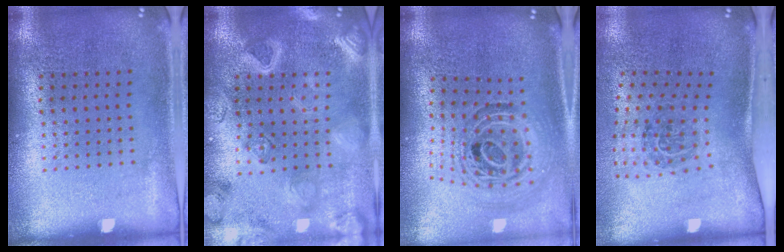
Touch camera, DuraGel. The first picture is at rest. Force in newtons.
{"total": 3.1, "press": 3.0, "slide": 0.7}
{"total": 1.5, "press": 1.2, "slide": 0.8}
{"total": 1.8, "press": 1.2, "slide": 1.3}